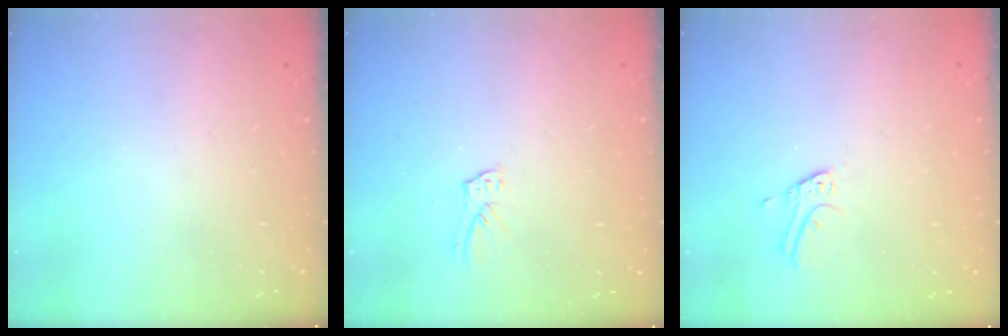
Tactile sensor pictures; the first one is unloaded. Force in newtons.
{"total": 5.5, "press": 5.5, "slide": 0.4}
{"total": 4.6, "press": 4.6, "slide": 0.3}